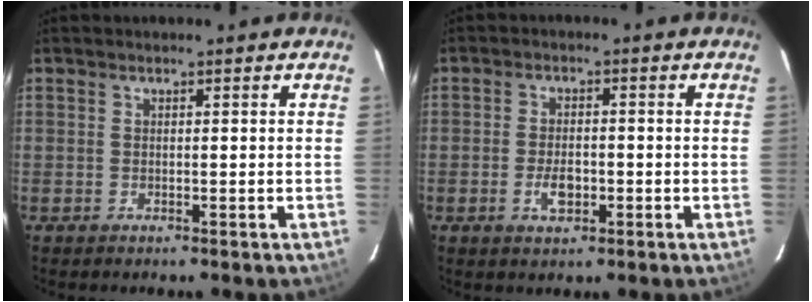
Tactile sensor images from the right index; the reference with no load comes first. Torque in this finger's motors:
{"motor_torque": [0.52, 0.00, 0.31, 0.06]}